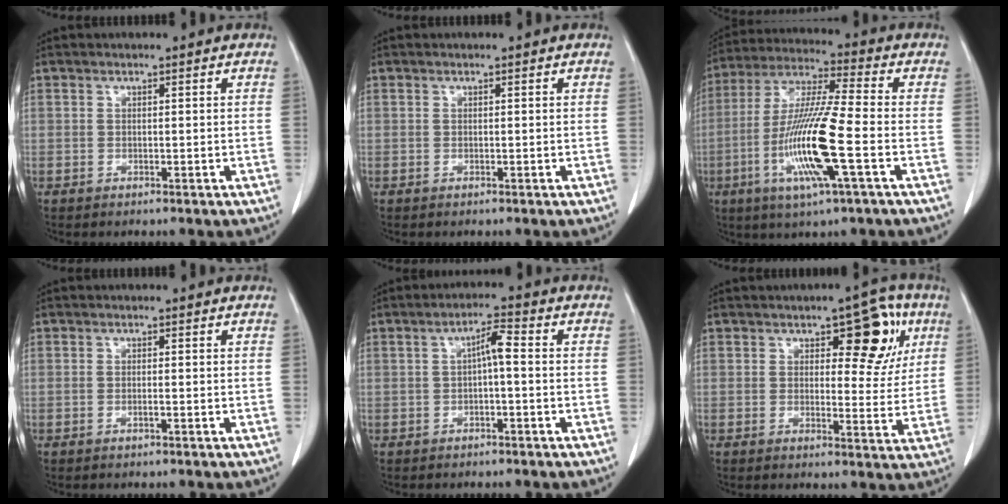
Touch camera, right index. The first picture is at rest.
{"total": 0.0}
{"total": 15.0, "force": [-4.3, 0.4, 14.4], "torque": [-0.294, -0.013, -0.085]}
{"total": 0.6, "force": [-0.2, 0.0, 0.5], "torque": [-0.010, 0.001, -0.002]}
{"total": 3.5, "force": [0.0, 0.5, 3.4], "torque": [-0.062, 0.013, 0.000]}
{"total": 9.0, "force": [3.7, 4.2, 7.0], "torque": [-0.074, 0.019, 0.046]}